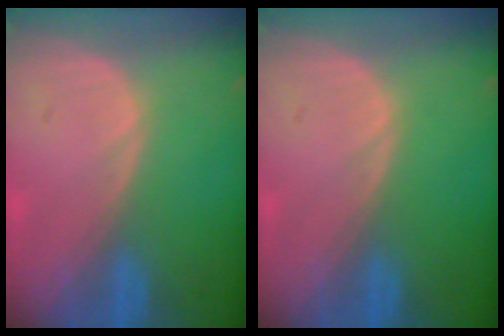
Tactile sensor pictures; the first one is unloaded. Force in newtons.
{"total": 0.0}